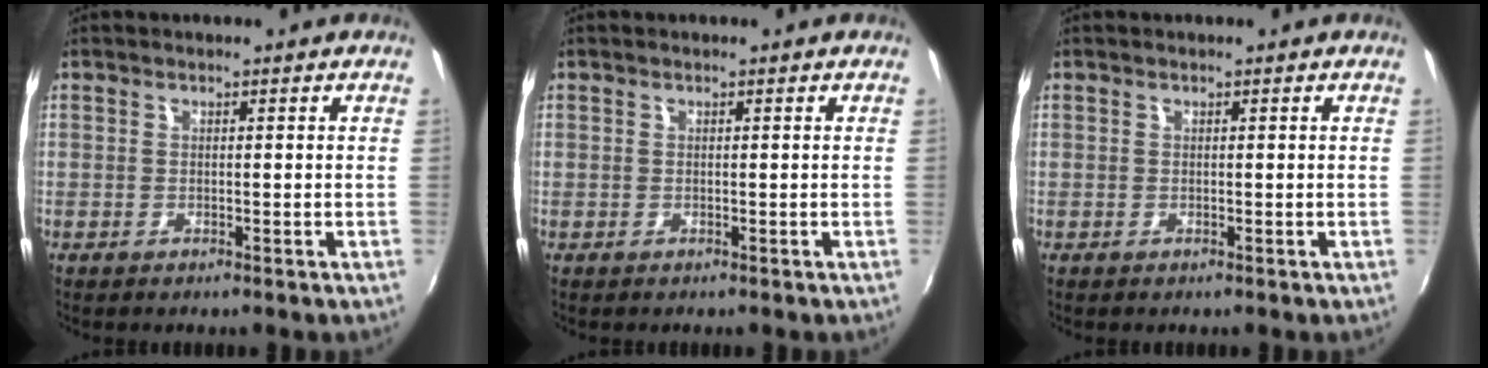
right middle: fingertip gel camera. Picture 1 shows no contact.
{"total": 0.0}
{"total": 0.0}